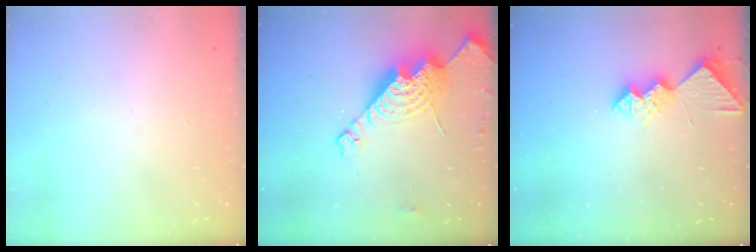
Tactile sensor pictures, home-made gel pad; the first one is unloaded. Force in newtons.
{"total": 20.4, "press": 20.3, "slide": 1.9}
{"total": 9.0, "press": 9.0, "slide": 0.7}